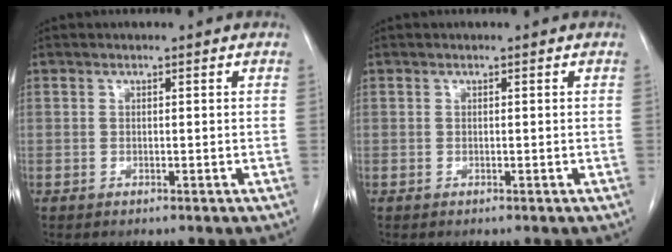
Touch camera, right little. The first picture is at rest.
{"total": 0.0}